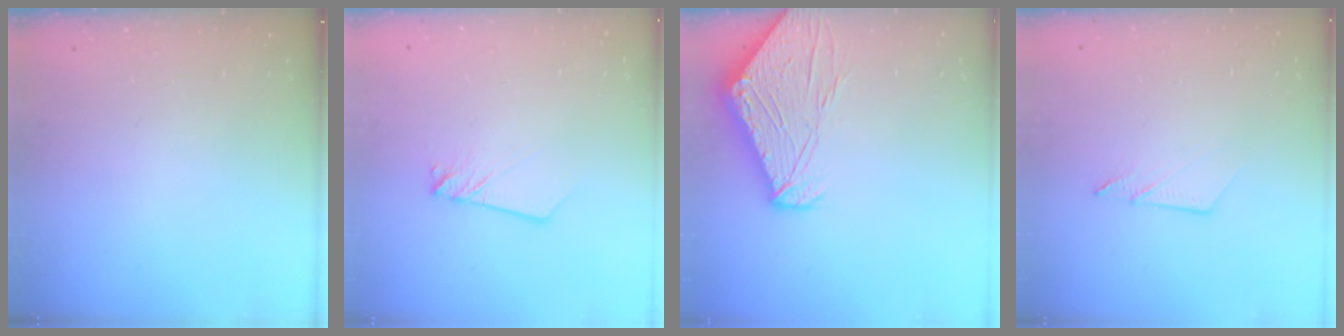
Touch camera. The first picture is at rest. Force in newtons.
{"total": 2.7, "press": 2.6, "slide": 0.3}
{"total": 12.8, "press": 12.7, "slide": 1.6}
{"total": 4.5, "press": 4.5, "slide": 0.1}